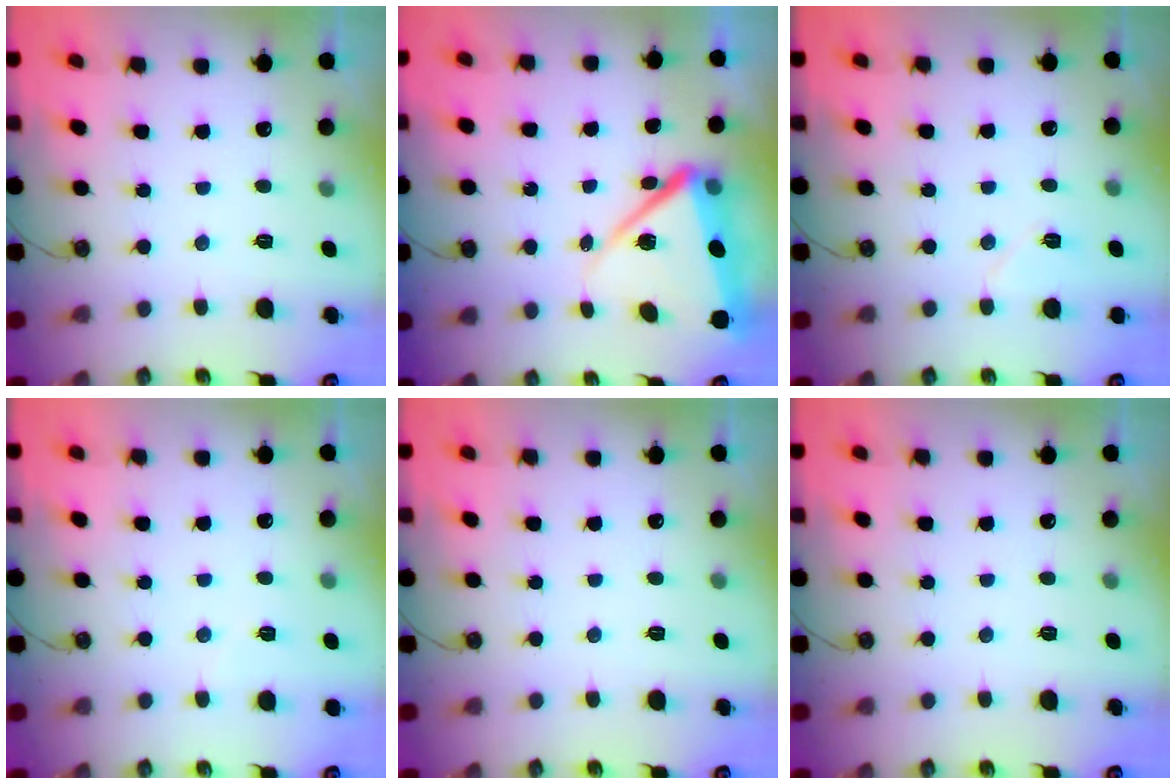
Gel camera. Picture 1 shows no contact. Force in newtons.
{"total": 10.1, "press": 10.1, "slide": 0.9}
{"total": 6.0, "press": 5.5, "slide": 2.3}
{"total": 2.6, "press": 2.5, "slide": 0.8}
{"total": 0.0}
{"total": 0.0}